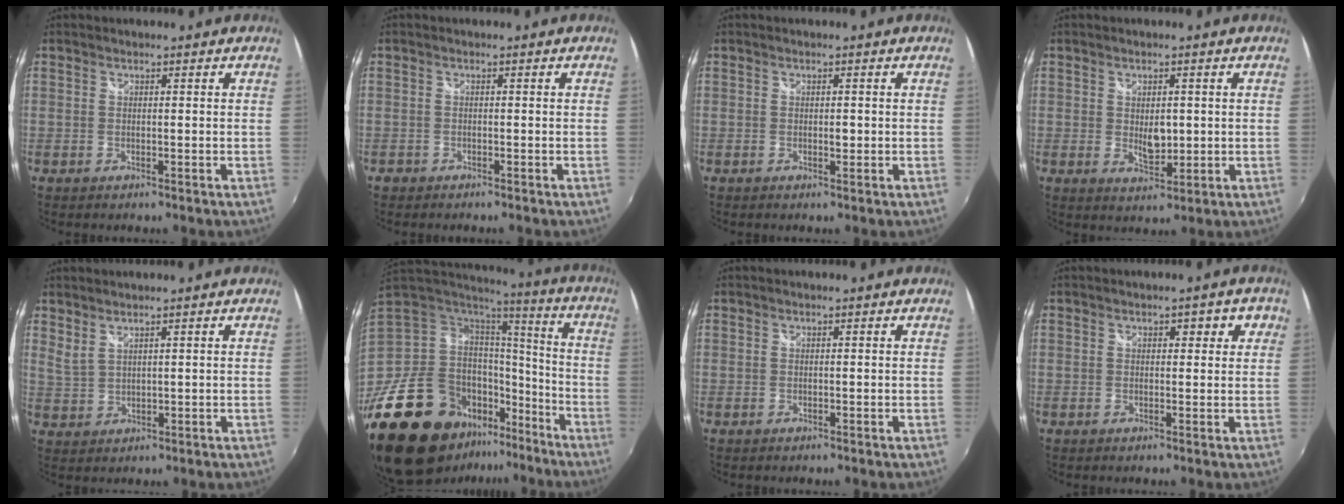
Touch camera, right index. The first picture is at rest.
{"total": 1.3, "force": [-1.1, 0.7, 0.0], "torque": [-0.006, -0.002, -0.020]}
{"total": 1.2, "force": [0.0, 0.6, 1.0], "torque": [-0.015, 0.000, -0.001]}
{"total": 4.3, "force": [0.2, 2.6, 3.4], "torque": [-0.051, -0.006, 0.007]}
{"total": 2.7, "force": [2.3, 0.6, 1.4], "torque": [-0.027, -0.001, 0.046]}
{"total": 24.3, "force": [-14.5, 14.0, 13.7], "torque": [-0.285, 0.003, -0.242]}
{"total": 0.0}
{"total": 3.3, "force": [1.2, 1.9, 2.5], "torque": [-0.028, 0.011, 0.017]}